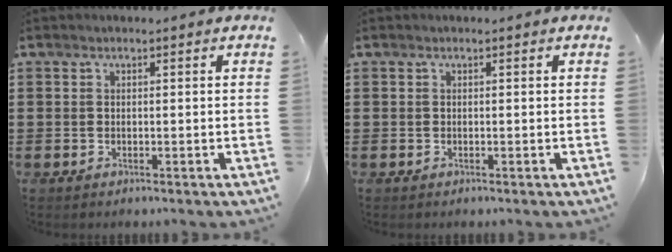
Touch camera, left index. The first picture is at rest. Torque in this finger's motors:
{"motor_torque": [0.00, 0.00, 0.00, 0.00]}